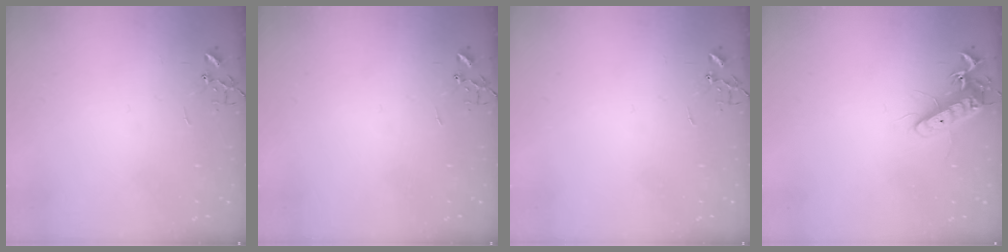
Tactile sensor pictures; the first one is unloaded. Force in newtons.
{"total": 0.0}
{"total": 0.0}
{"total": 12.7, "press": 12.6, "slide": 1.5}